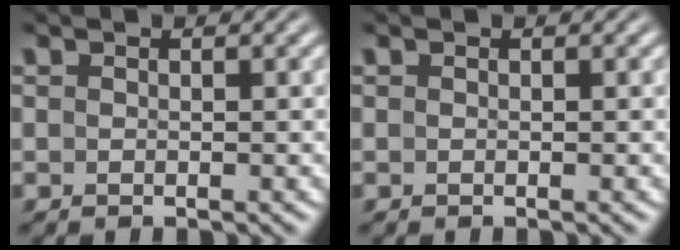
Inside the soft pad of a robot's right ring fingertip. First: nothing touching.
{"total": 0.0}